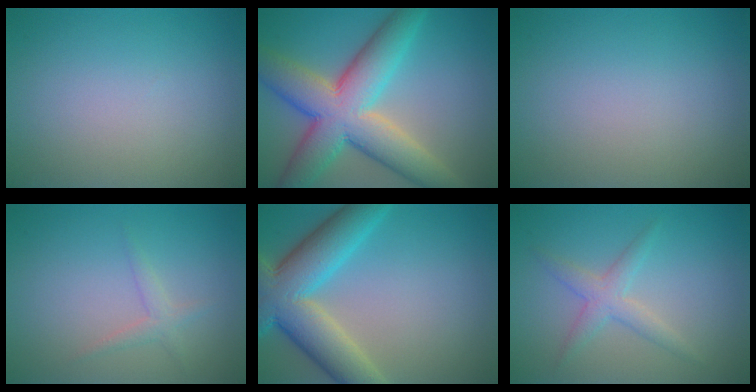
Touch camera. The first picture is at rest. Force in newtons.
{"total": 10.7, "press": 10.7, "slide": 0.5}
{"total": 0.0}
{"total": 1.2, "press": 1.2, "slide": 0.0}
{"total": 9.2, "press": 9.2, "slide": 0.5}
{"total": 2.4, "press": 2.4, "slide": 0.0}